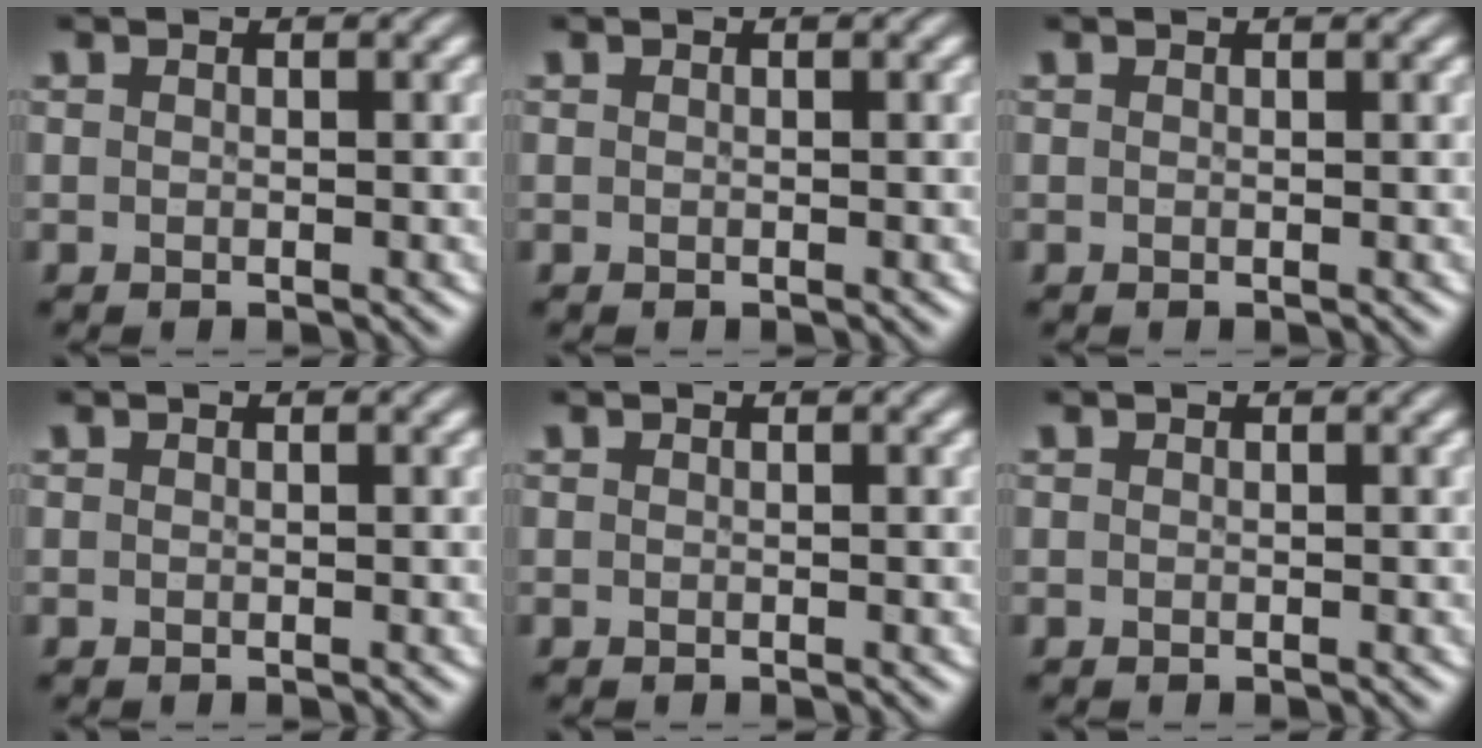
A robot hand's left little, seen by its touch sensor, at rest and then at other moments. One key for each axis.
{"total": 0.0}
{"total": 0.6, "fx": 0.5, "fy": 0.2, "fz": 0.3, "tx": -0.002, "ty": 0.001, "tz": 0.006}
{"total": 0.0}
{"total": 0.0}
{"total": 0.0}